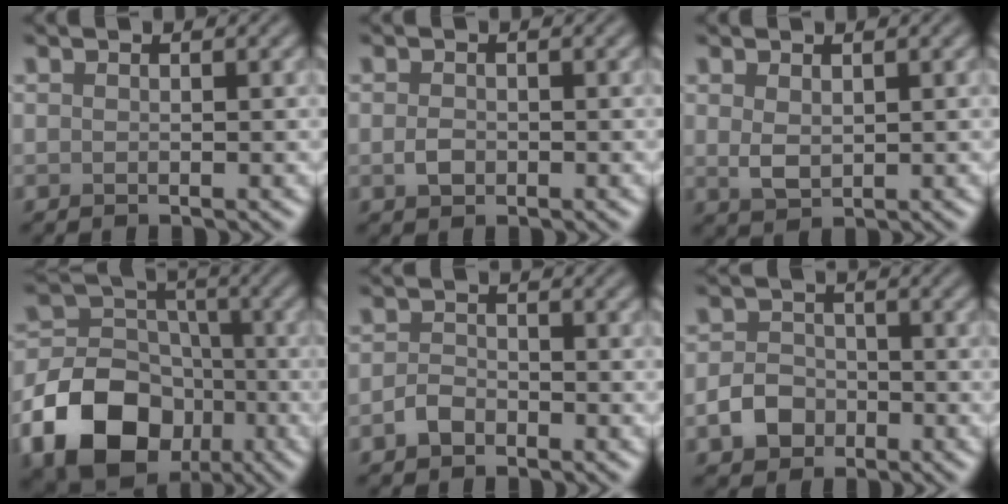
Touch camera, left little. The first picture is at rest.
{"total": 1.3, "force": [-0.3, 1.0, 0.9], "torque": [-0.018, -0.002, -0.008]}
{"total": 1.9, "force": [0.6, 1.2, 1.4], "torque": [-0.031, -0.002, 0.016]}
{"total": 11.8, "force": [-5.1, 8.8, 6.0], "torque": [-0.125, -0.006, -0.107]}
{"total": 1.7, "force": [-1.1, 1.1, 0.7], "torque": [-0.013, 0.004, -0.024]}
{"total": 3.1, "force": [-1.4, 2.4, 1.4], "torque": [-0.023, 0.002, -0.029]}